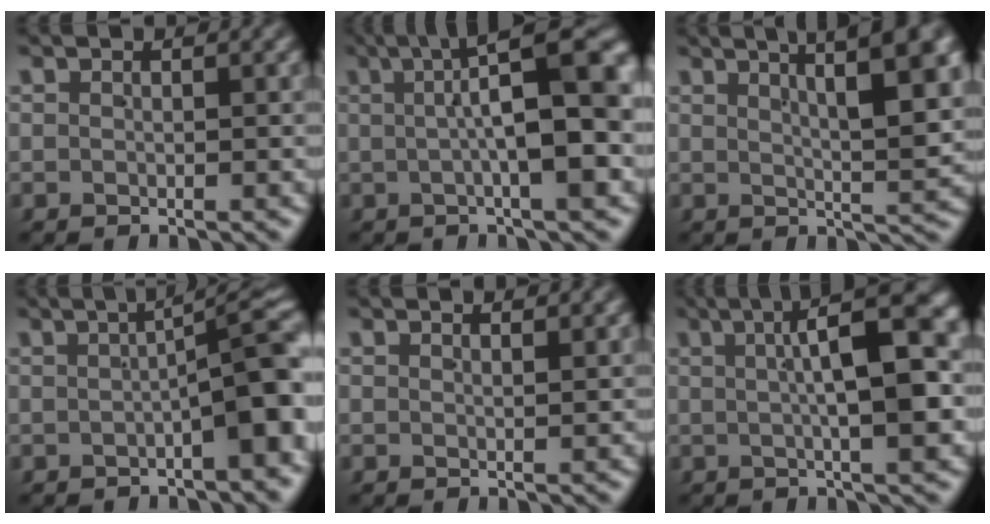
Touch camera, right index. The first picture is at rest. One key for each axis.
{"total": 9.8, "fx": 1.9, "fy": 2.3, "fz": 9.3, "tx": -0.105, "ty": 0.028, "tz": 0.023}
{"total": 7.9, "fx": 4.0, "fy": 1.0, "fz": 6.8, "tx": -0.084, "ty": 0.019, "tz": 0.059}
{"total": 6.0, "fx": -0.7, "fy": 1.2, "fz": 5.9, "tx": -0.060, "ty": 0.015, "tz": -0.012}
{"total": 0.8, "fx": 0.6, "fy": -0.5, "fz": 0.3, "tx": 0.001, "ty": -0.001, "tz": 0.012}
{"total": 10.1, "fx": 2.6, "fy": 2.3, "fz": 9.4, "tx": -0.107, "ty": 0.042, "tz": 0.029}